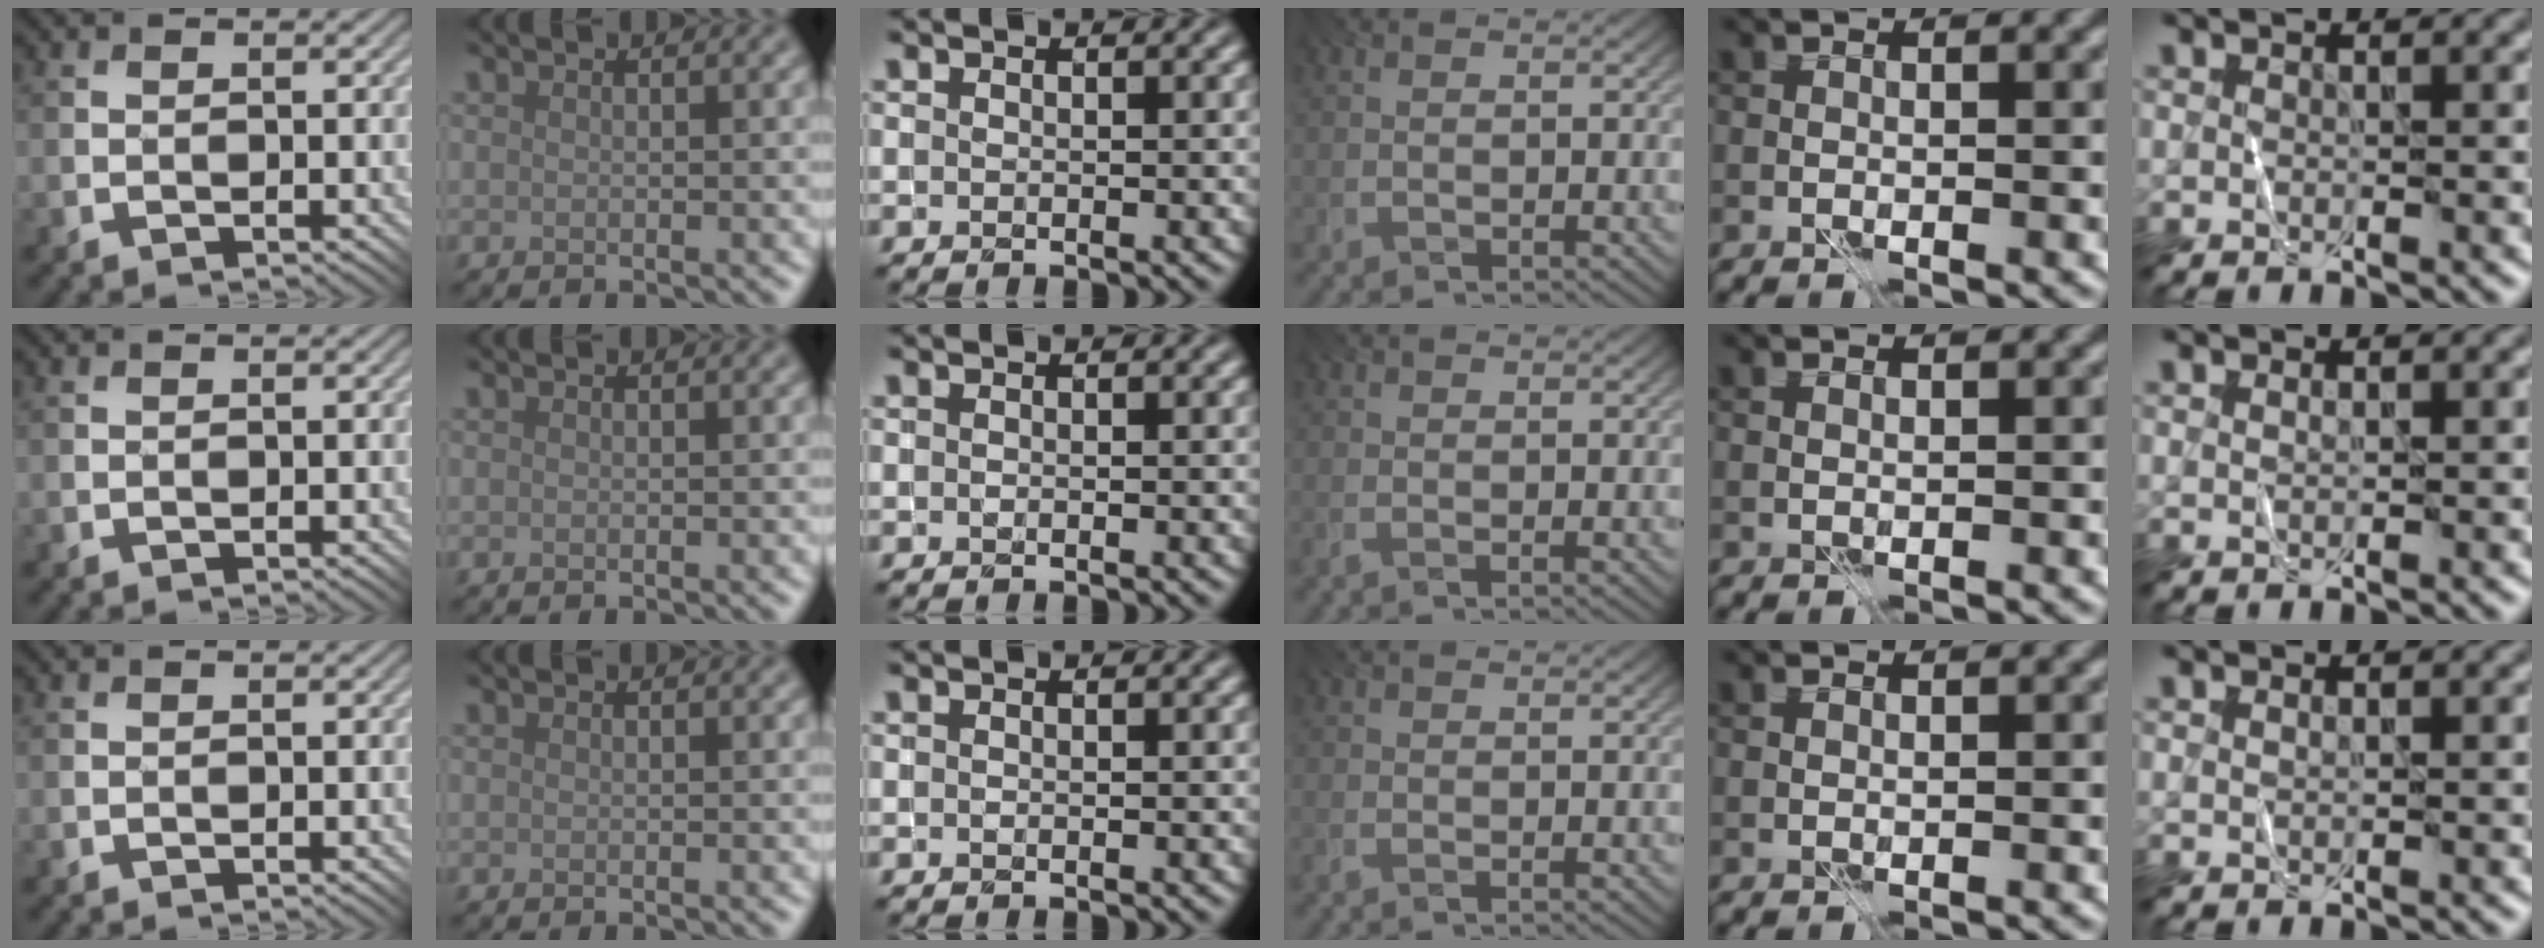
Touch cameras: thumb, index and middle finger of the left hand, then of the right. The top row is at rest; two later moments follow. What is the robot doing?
{"motion": "fold", "object": "shorts"}